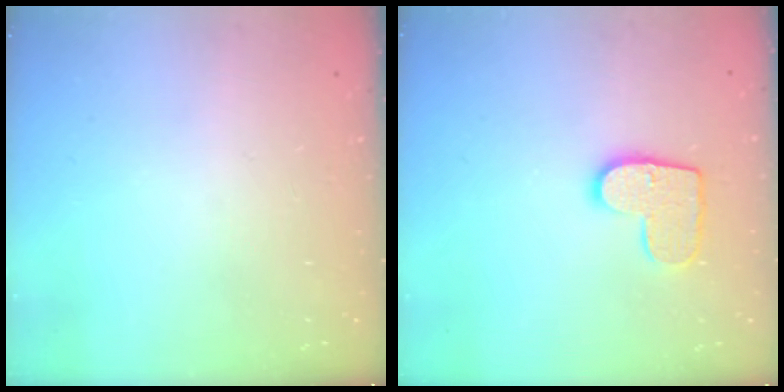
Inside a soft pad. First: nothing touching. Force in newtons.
{"total": 10.4, "press": 10.4, "slide": 0.5}